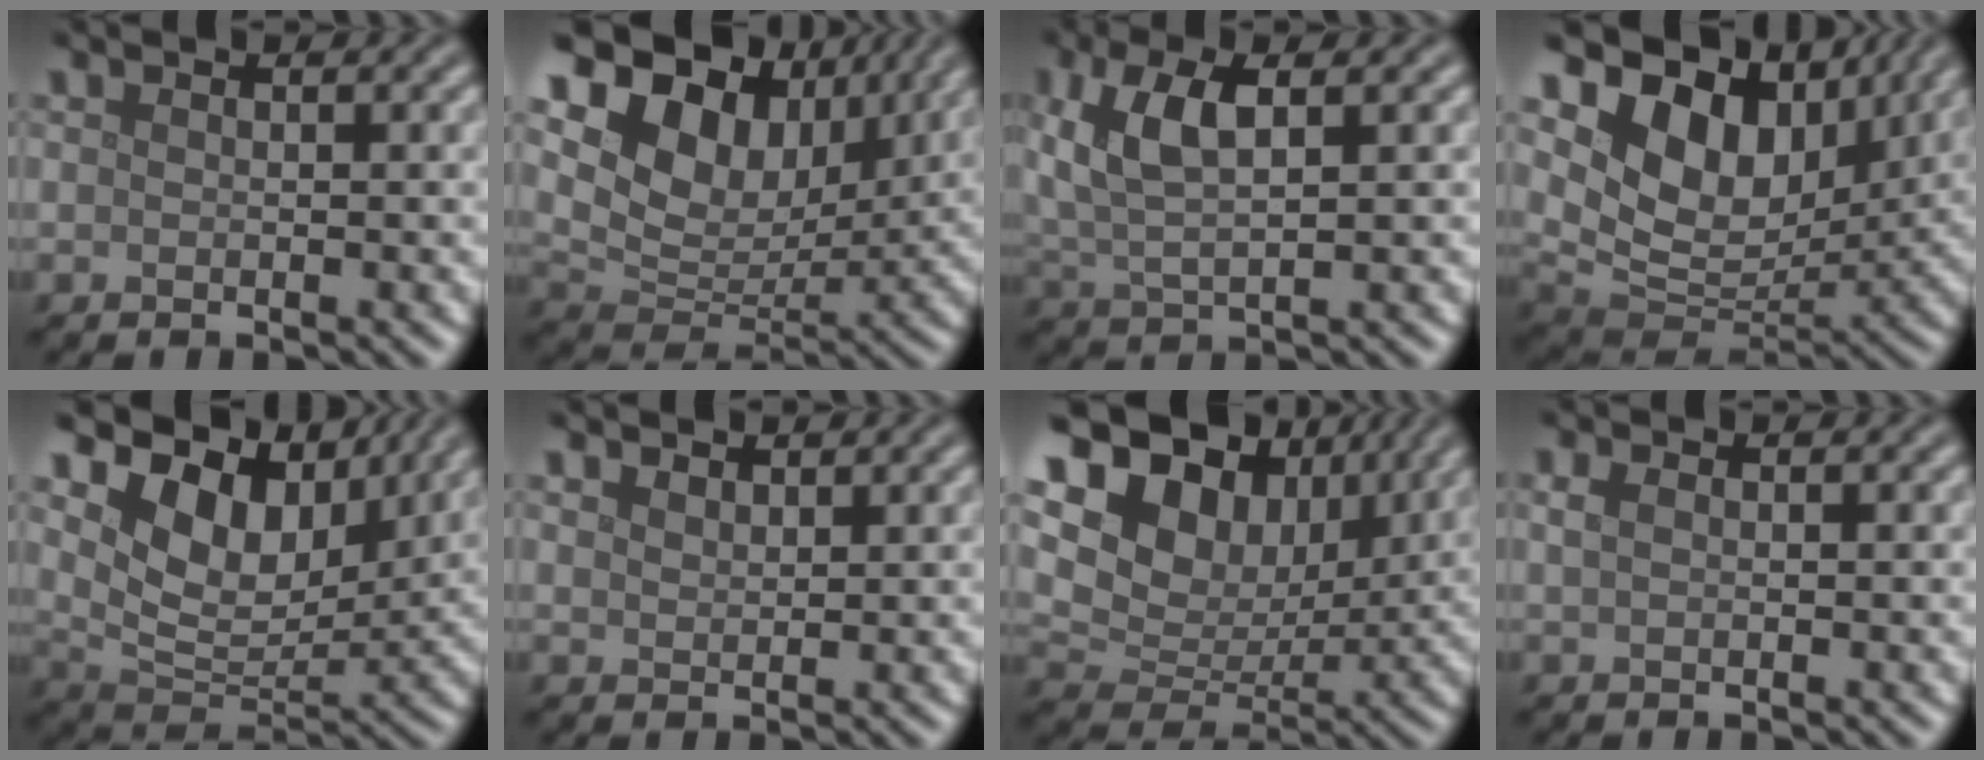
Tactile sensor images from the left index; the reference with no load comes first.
{"total": 11.8, "force": [6.5, 7.4, 6.6], "torque": [-0.129, 0.010, 0.112]}
{"total": 6.2, "force": [1.9, 2.7, 5.2], "torque": [-0.116, 0.011, 0.034]}
{"total": 12.1, "force": [6.1, 7.8, 7.0], "torque": [-0.137, 0.004, 0.115]}
{"total": 9.3, "force": [5.0, 5.4, 5.6], "torque": [-0.096, -0.007, 0.087]}
{"total": 1.4, "force": [1.1, 0.7, 0.3], "torque": [-0.009, 0.001, 0.024]}
{"total": 13.0, "force": [6.5, 8.7, 7.2], "torque": [-0.150, 0.024, 0.108]}
{"total": 0.8, "force": [0.3, 0.5, 0.6], "torque": [-0.014, 0.001, 0.004]}